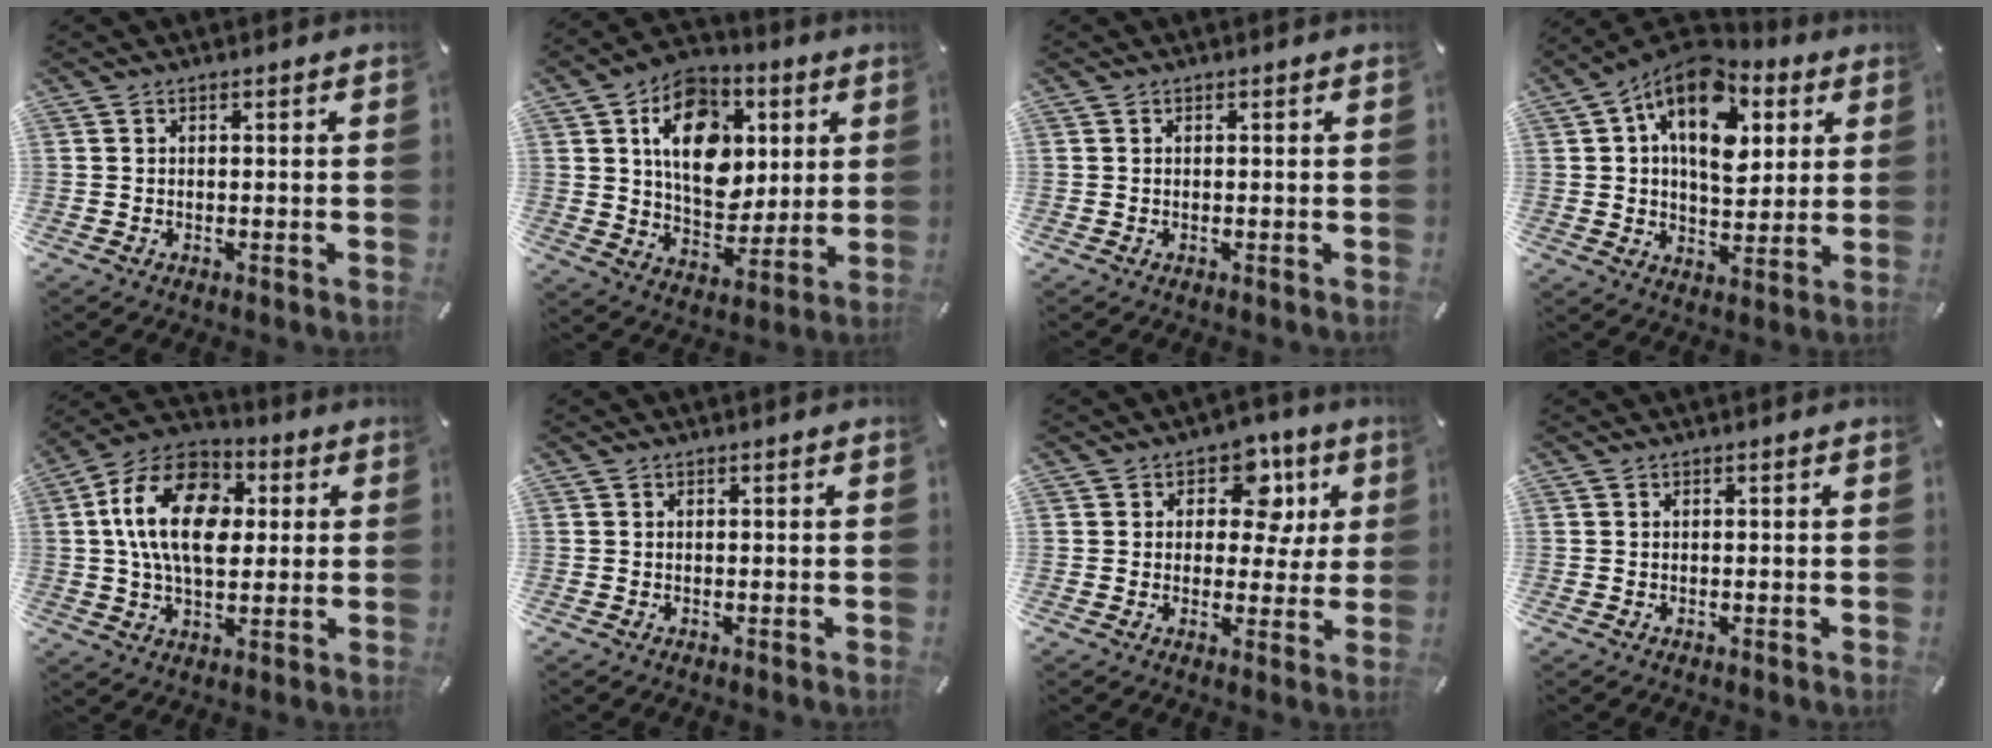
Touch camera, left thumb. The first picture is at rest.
{"total": 16.7, "force": [4.5, 12.4, 10.2], "torque": [-0.151, -0.003, 0.087]}
{"total": 0.0}
{"total": 16.7, "force": [7.0, 10.2, 11.3], "torque": [-0.184, -0.026, 0.121]}
{"total": 18.0, "force": [2.3, 12.1, 13.1], "torque": [-0.252, 0.009, 0.033]}
{"total": 0.0}
{"total": 11.3, "force": [3.8, 7.9, 7.1], "torque": [-0.092, -0.009, 0.062]}
{"total": 0.0}